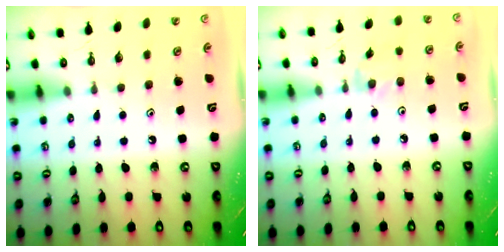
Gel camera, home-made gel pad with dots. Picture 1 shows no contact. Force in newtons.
{"total": 1.9, "press": 1.9, "slide": 0.4}